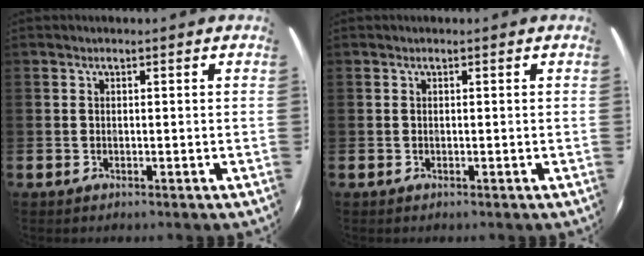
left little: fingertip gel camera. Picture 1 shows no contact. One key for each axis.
{"total": 0.0}